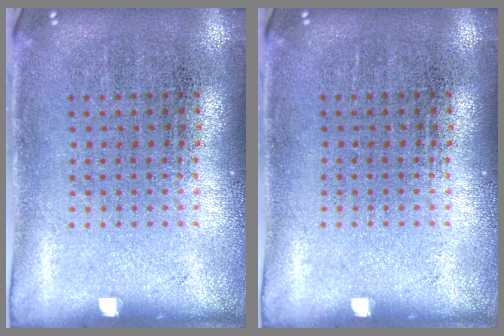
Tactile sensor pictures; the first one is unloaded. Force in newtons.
{"total": 0.0}